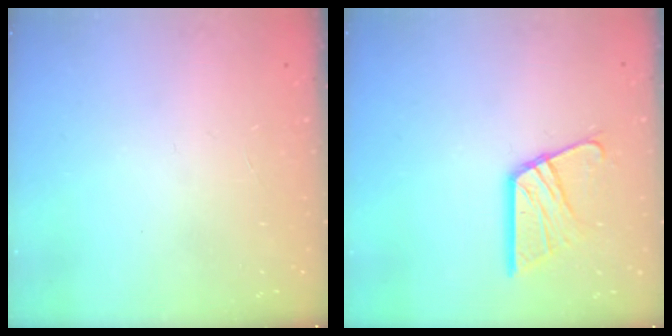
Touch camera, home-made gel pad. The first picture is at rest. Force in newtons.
{"total": 13.1, "press": 13.1, "slide": 1.4}